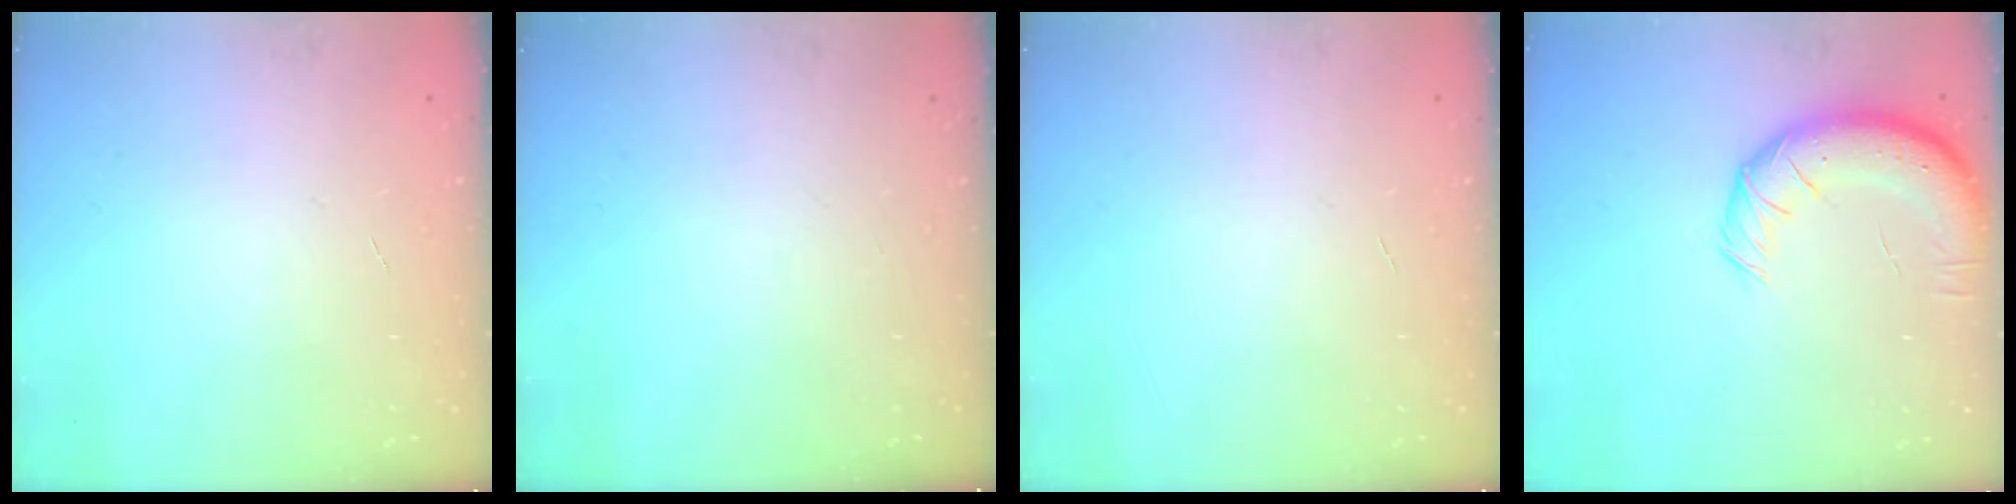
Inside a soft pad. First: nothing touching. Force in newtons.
{"total": 0.0}
{"total": 0.0}
{"total": 13.5, "press": 13.1, "slide": 3.0}